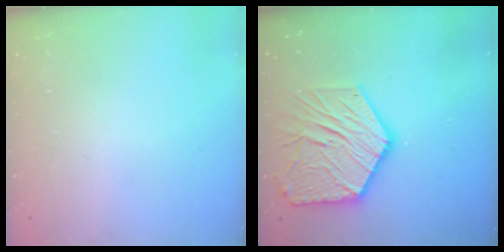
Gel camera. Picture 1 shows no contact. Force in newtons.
{"total": 19.6, "press": 19.5, "slide": 1.8}